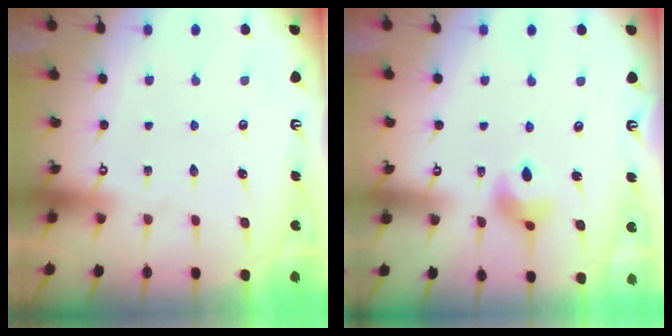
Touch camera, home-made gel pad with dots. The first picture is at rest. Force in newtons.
{"total": 7.3, "press": 7.3, "slide": 0.9}